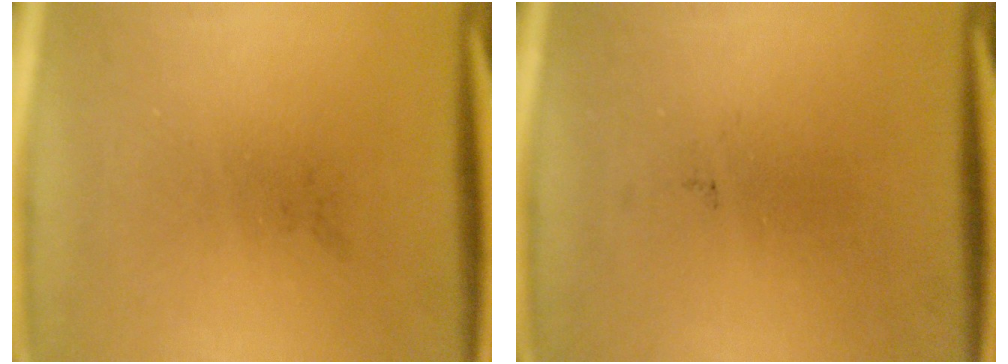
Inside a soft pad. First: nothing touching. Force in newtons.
{"total": 0.0}